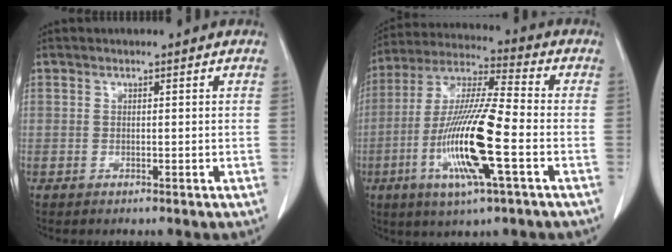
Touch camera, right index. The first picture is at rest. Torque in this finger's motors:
{"motor_torque": [1.96, -0.18, 0.62, 0.21]}